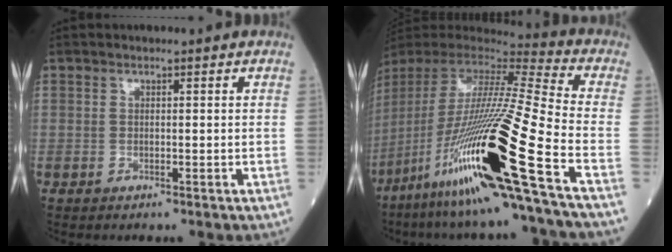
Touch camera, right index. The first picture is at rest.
{"total": 29.3, "force": [-13.0, -0.1, 26.3], "torque": [-0.510, -0.067, -0.248]}